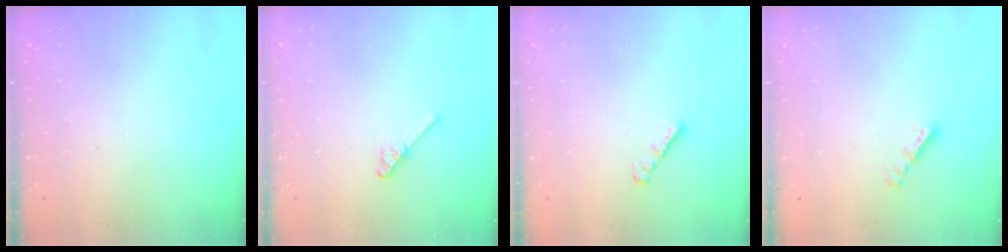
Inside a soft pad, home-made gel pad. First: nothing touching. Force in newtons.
{"total": 3.0, "press": 2.9, "slide": 0.5}
{"total": 1.6, "press": 1.5, "slide": 0.4}
{"total": 2.3, "press": 2.2, "slide": 0.4}